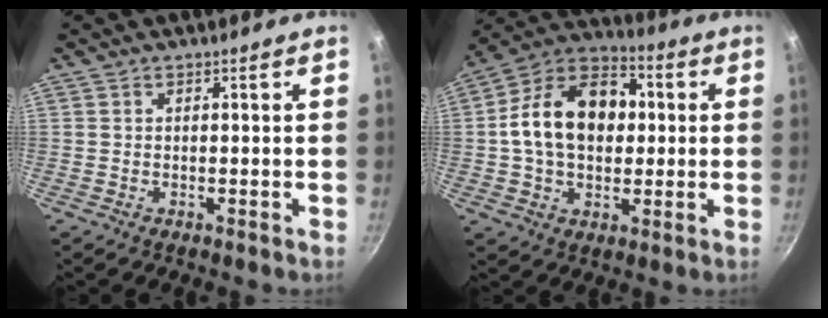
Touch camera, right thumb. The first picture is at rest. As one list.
[{"total": 18.3, "force": [1.3, 12.9, 13.0], "torque": [-0.186, 0.031, 0.005]}]